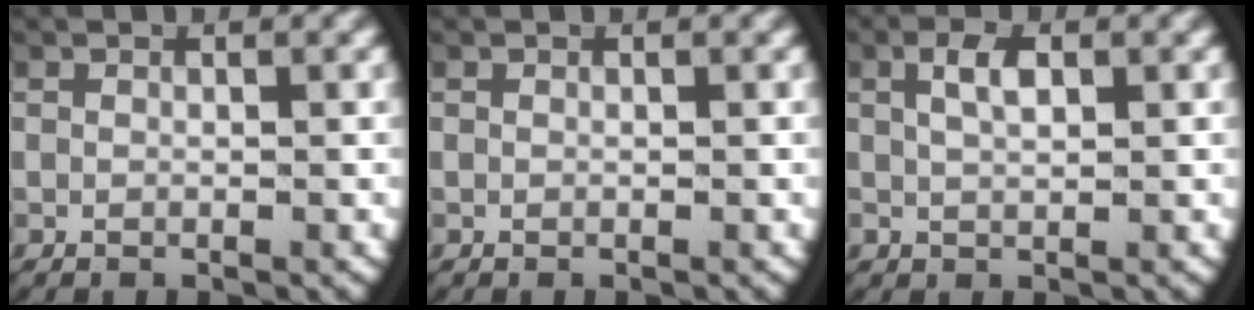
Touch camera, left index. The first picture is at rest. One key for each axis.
{"total": 0.0}
{"total": 2.5, "fx": 0.7, "fy": 1.2, "fz": 2.0, "tx": -0.033, "ty": 0.001, "tz": 0.016}